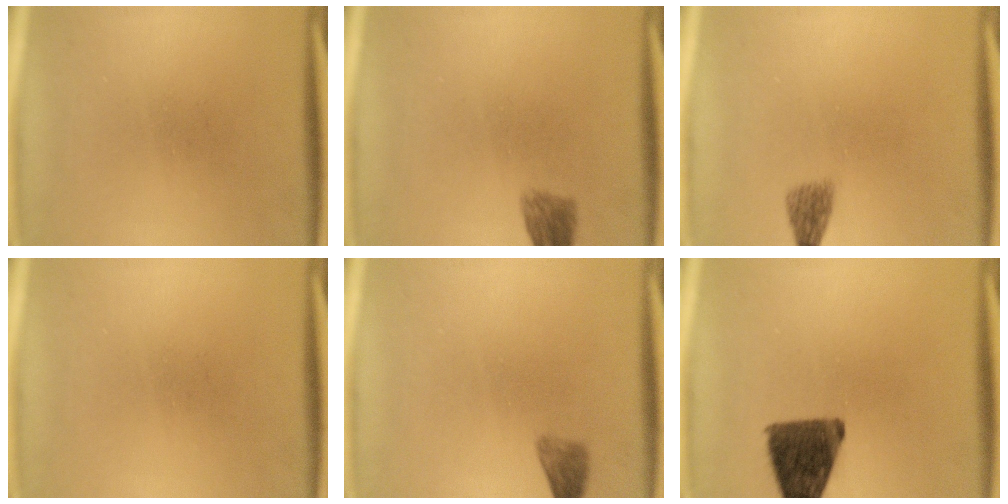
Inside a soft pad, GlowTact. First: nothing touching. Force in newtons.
{"total": 2.9}
{"total": 2.4}
{"total": 0.0}
{"total": 2.1}
{"total": 11.7}